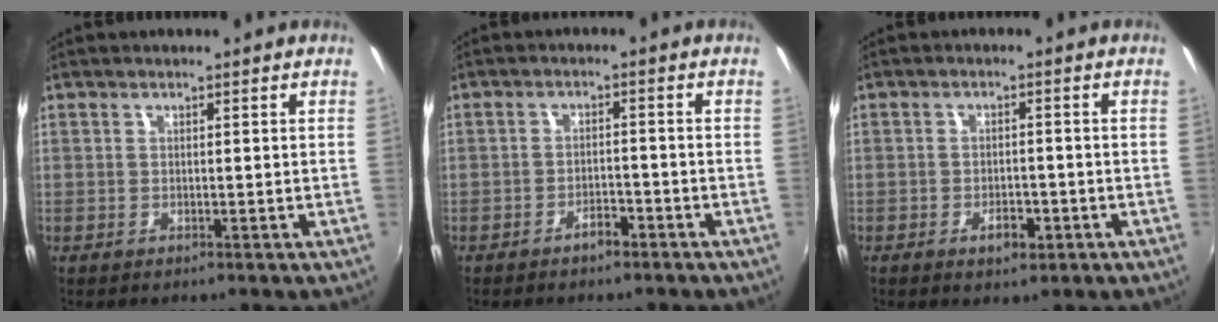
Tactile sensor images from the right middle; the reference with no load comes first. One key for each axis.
{"total": 2.8, "fx": -2.2, "fy": 1.1, "fz": 1.2, "tx": -0.028, "ty": 0.003, "tz": -0.031}
{"total": 3.5, "fx": -1.8, "fy": 1.9, "fz": 2.4, "tx": -0.048, "ty": -0.003, "tz": -0.025}